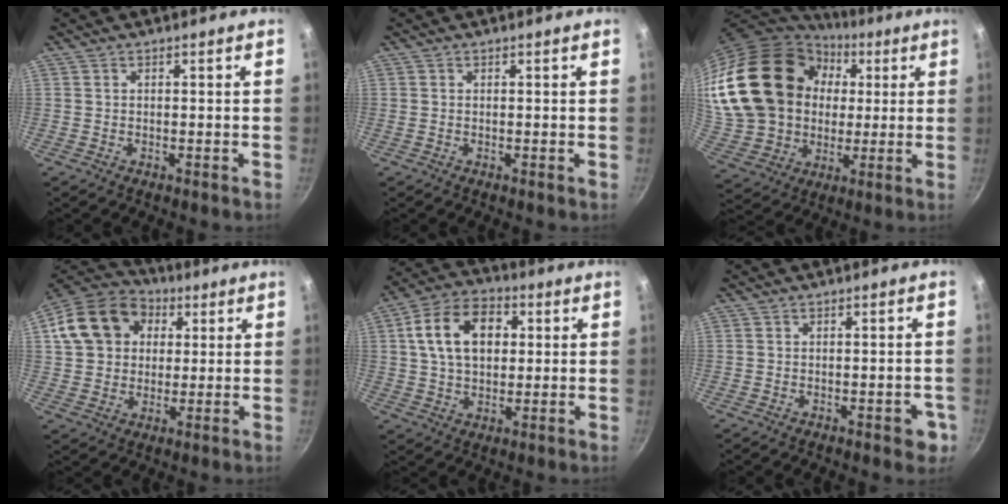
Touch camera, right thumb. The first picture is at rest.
{"total": 0.0}
{"total": 28.3, "force": [6.2, 22.1, 16.6], "torque": [-0.310, 0.022, 0.130]}
{"total": 17.4, "force": [4.7, 13.9, 9.3], "torque": [-0.155, 0.026, 0.072]}
{"total": 14.4, "force": [3.1, 9.8, 10.0], "torque": [-0.152, 0.014, 0.042]}
{"total": 3.8, "force": [-1.5, 2.0, 2.9], "torque": [-0.016, 0.010, -0.018]}